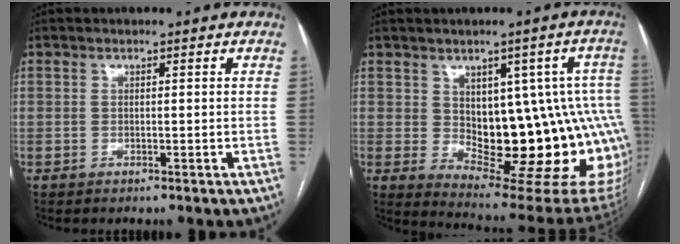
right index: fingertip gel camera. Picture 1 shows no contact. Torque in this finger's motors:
{"motor_torque": [1.46, -0.67, 0.52, 0.11]}